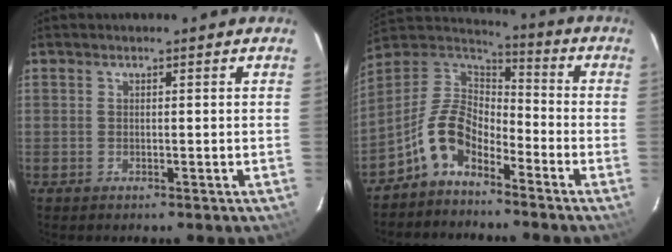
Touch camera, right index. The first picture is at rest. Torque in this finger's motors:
{"motor_torque": [0.86, -0.74, 0.20, -0.02]}